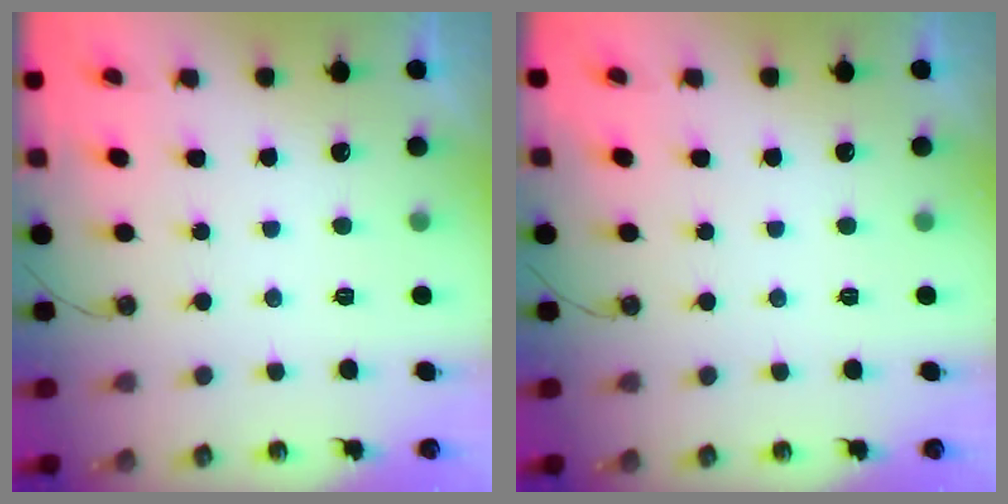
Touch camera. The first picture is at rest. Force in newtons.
{"total": 0.0}